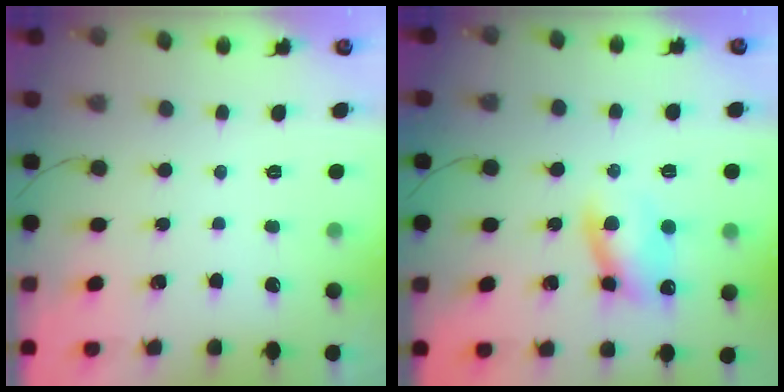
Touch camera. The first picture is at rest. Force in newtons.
{"total": 10.2, "press": 10.1, "slide": 1.2}